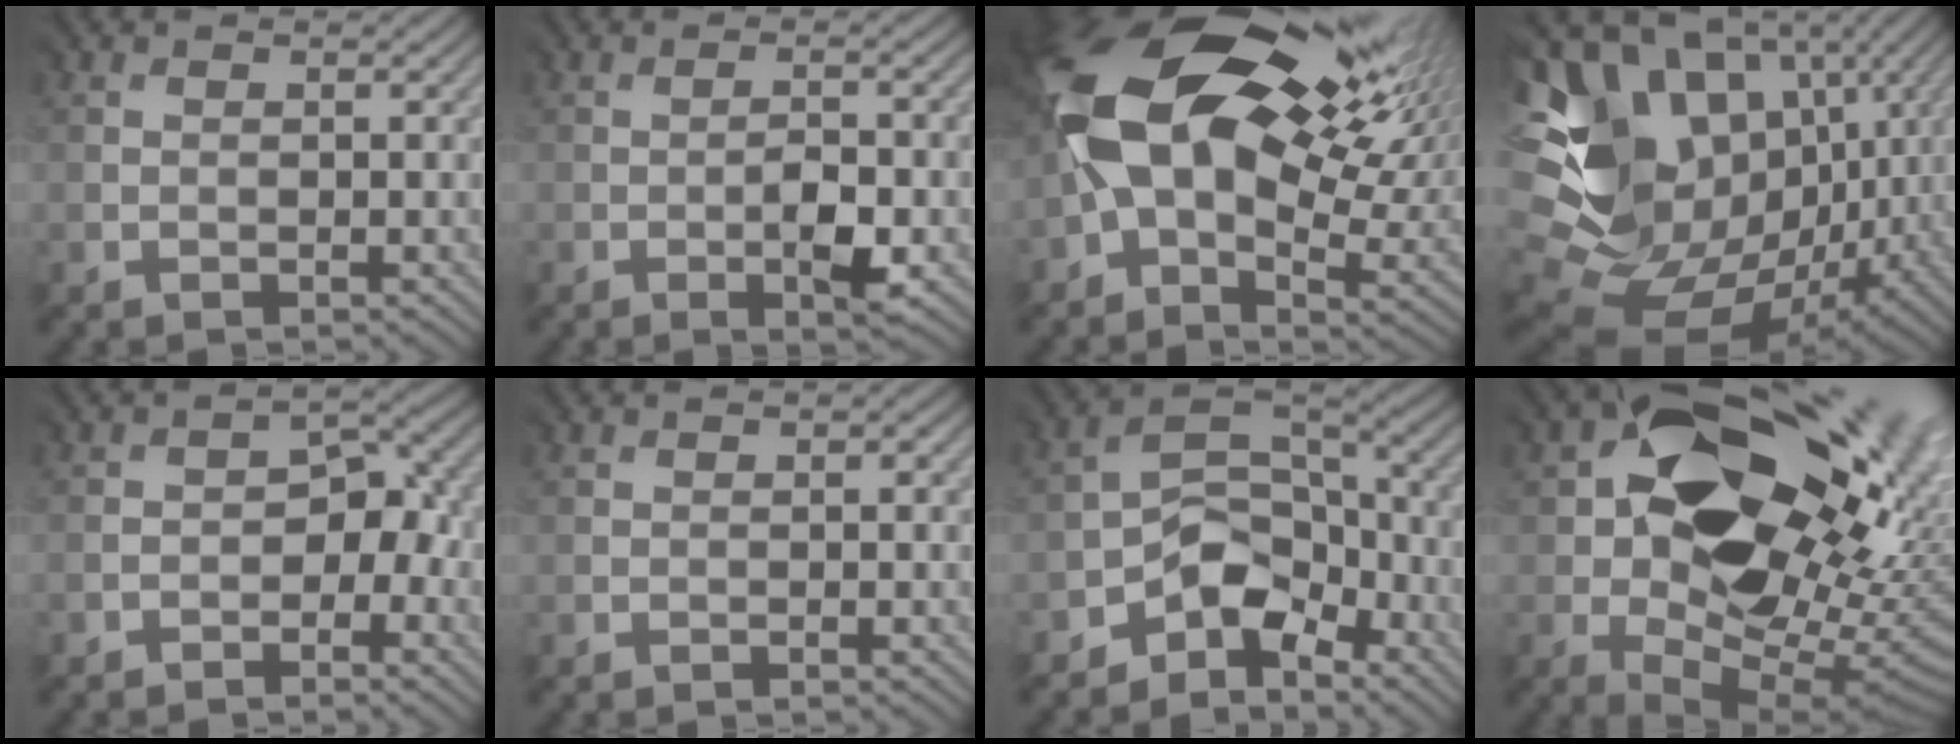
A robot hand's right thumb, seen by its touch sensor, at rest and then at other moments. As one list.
[{"total": 3.2, "force": [-1.4, 0.5, 2.8], "torque": [-0.058, -0.005, -0.021]}, {"total": 18.9, "force": [4.8, 10.9, 14.7], "torque": [-0.306, -0.001, 0.090]}, {"total": 18.3, "force": [1.3, 14.9, 10.5], "torque": [-0.245, -0.016, 0.063]}, {"total": 3.9, "force": [-1.9, 2.0, 2.7], "torque": [-0.035, 0.007, -0.036]}, {"total": 0.0}, {"total": 6.5, "force": [-4.6, 3.5, 2.8], "torque": [-0.034, 0.011, -0.101]}, {"total": 20.3, "force": [4.5, 12.6, 15.3], "torque": [-0.246, -0.012, 0.104]}]